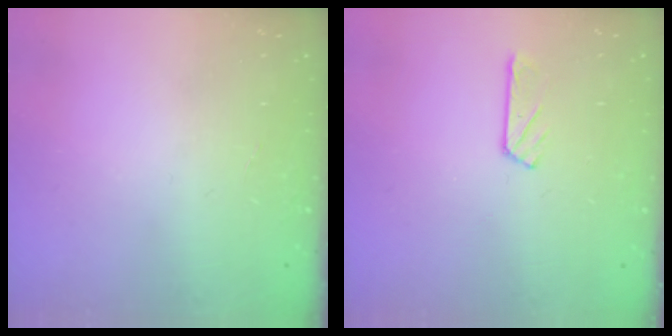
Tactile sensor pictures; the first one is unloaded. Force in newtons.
{"total": 2.9, "press": 2.9, "slide": 0.3}